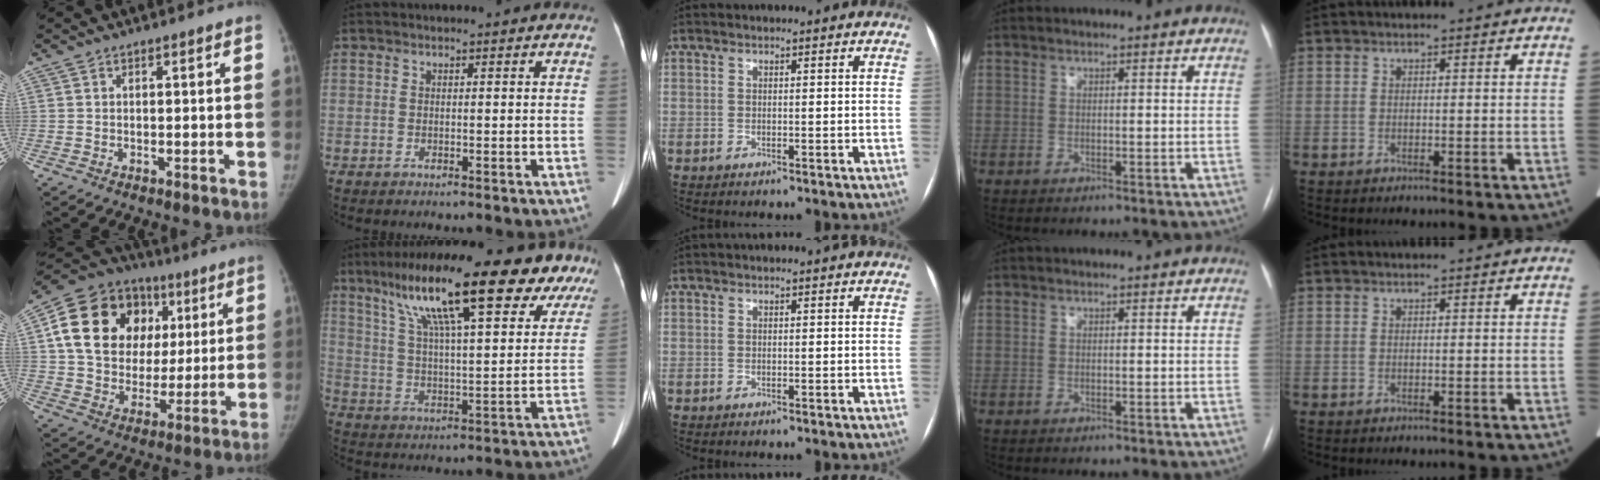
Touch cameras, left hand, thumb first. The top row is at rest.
{"thumb": {"total": 22.7, "force": [6.2, 17.5, 13.0], "torque": [-0.201, 0.025, 0.108]}, "index": {"total": 25.0, "force": [16.5, 4.7, 18.2], "torque": [-0.298, 0.051, 0.246]}}